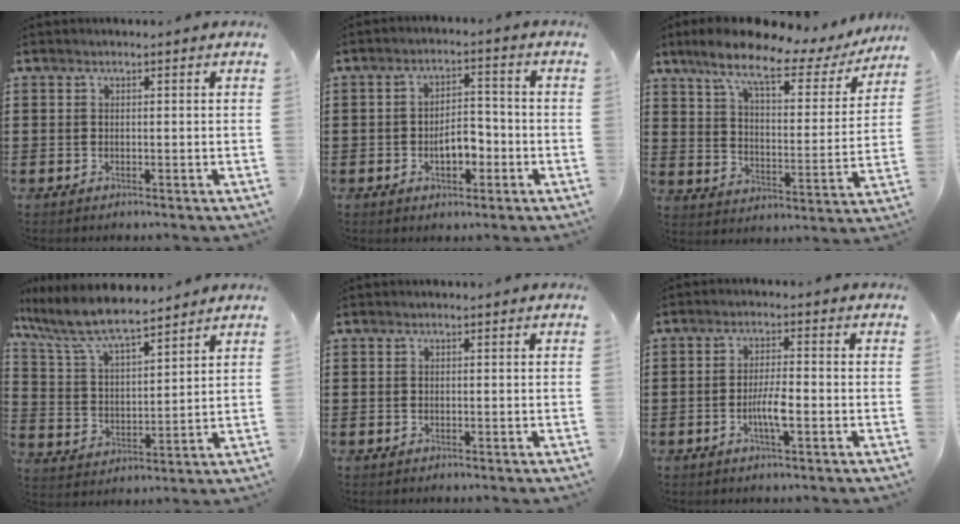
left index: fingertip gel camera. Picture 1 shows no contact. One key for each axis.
{"total": 5.2, "fx": -1.8, "fy": 2.6, "fz": 4.2, "tx": -0.058, "ty": 0.002, "tz": -0.038}
{"total": 10.7, "fx": 7.7, "fy": 2.2, "fz": 7.1, "tx": -0.155, "ty": -0.033, "tz": 0.126}
{"total": 8.6, "fx": 7.6, "fy": 1.5, "fz": 3.8, "tx": -0.106, "ty": -0.035, "tz": 0.134}
{"total": 0.0}
{"total": 4.3, "fx": -1.3, "fy": 0.8, "fz": 4.1, "tx": -0.076, "ty": 0.001, "tz": -0.025}